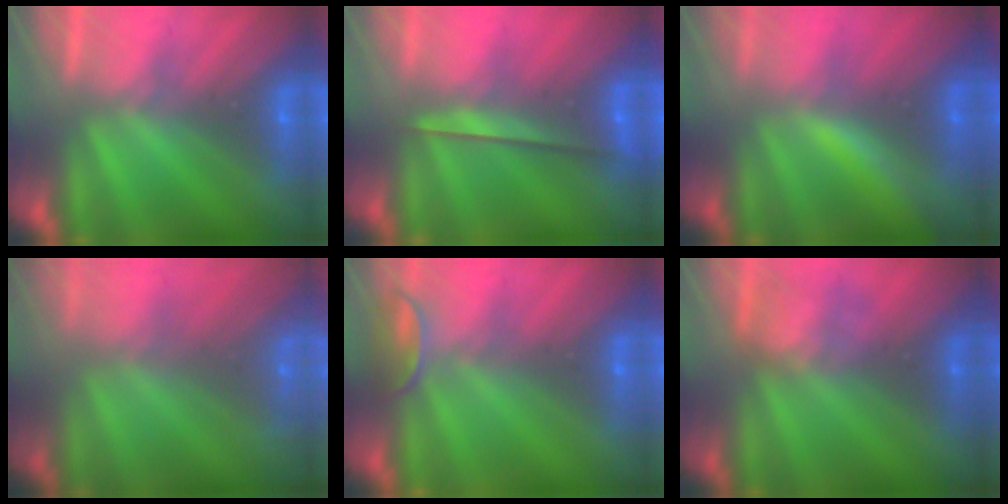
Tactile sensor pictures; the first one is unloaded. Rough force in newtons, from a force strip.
{"total": 2.4}
{"total": 1.7}
{"total": 7.3}
{"total": 2.4}
{"total": 2.4}